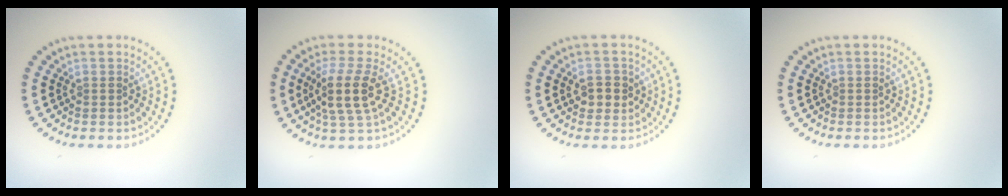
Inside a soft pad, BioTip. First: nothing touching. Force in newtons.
{"total": 3.8, "press": 3.0, "slide": 2.3}
{"total": 2.4, "press": 2.3, "slide": 0.5}
{"total": 0.0}